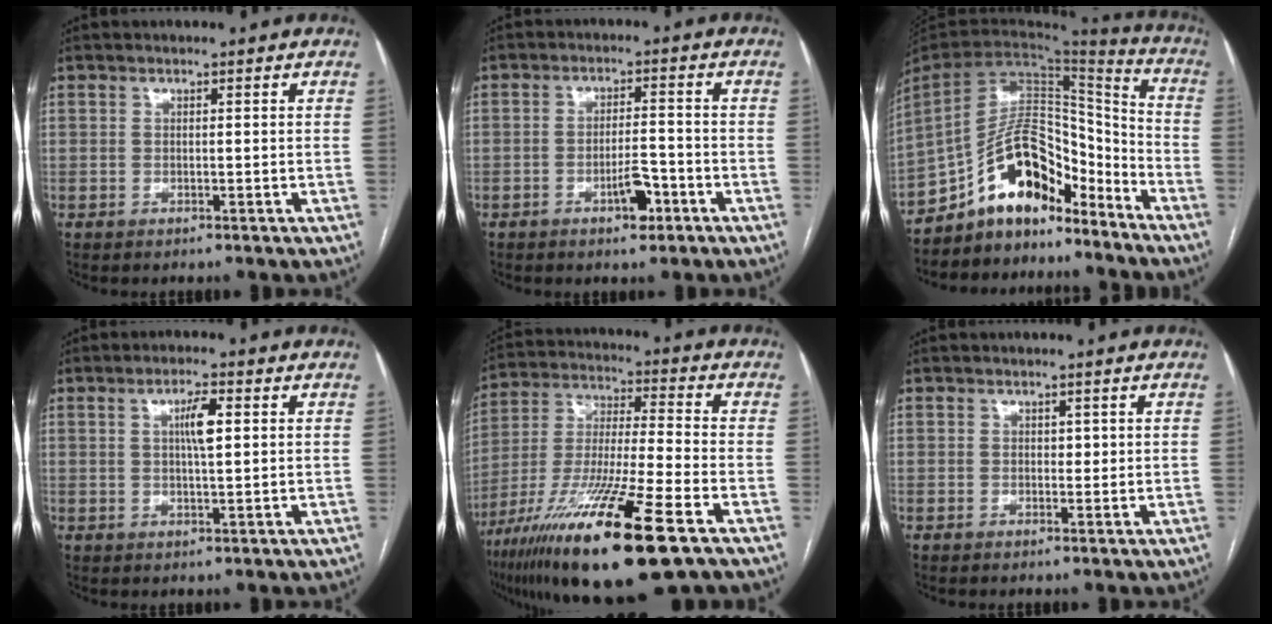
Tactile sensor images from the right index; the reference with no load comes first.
{"total": 4.5, "force": [-2.4, 1.3, 3.5], "torque": [-0.062, 0.003, -0.035]}
{"total": 14.6, "force": [-11.3, 5.4, 7.5], "torque": [-0.125, 0.043, -0.197]}
{"total": 4.1, "force": [1.0, 0.6, 3.9], "torque": [-0.070, 0.004, 0.018]}
{"total": 22.5, "force": [-12.5, 1.4, 18.6], "torque": [-0.349, -0.055, -0.223]}
{"total": 0.9, "force": [0.2, 0.7, 0.5], "torque": [-0.002, 0.002, 0.002]}